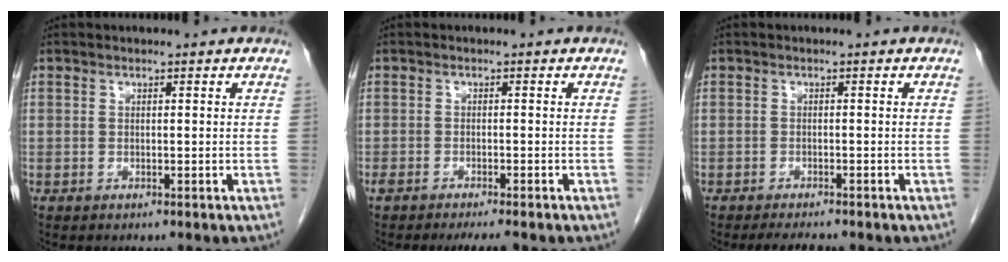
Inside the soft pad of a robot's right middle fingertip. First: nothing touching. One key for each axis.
{"total": 4.5, "fx": -3.6, "fy": 0.5, "fz": 2.5, "tx": -0.034, "ty": -0.006, "tz": -0.055}
{"total": 2.7, "fx": -2.4, "fy": 0.3, "fz": 1.1, "tx": -0.021, "ty": -0.007, "tz": -0.035}